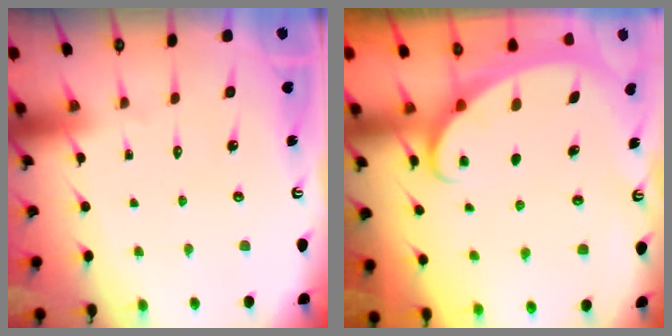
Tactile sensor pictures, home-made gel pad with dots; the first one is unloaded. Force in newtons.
{"total": 2.1, "press": 2.1, "slide": 0.3}